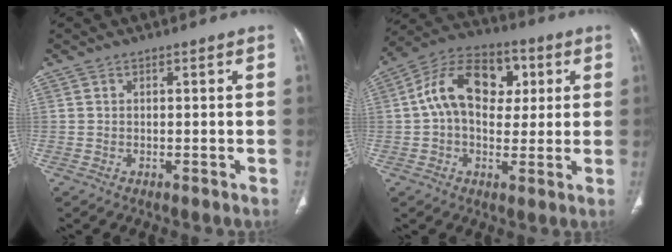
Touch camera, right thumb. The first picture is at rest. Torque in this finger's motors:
{"motor_torque": [0.39, 0.40, 0.48, -0.19, 0.14]}